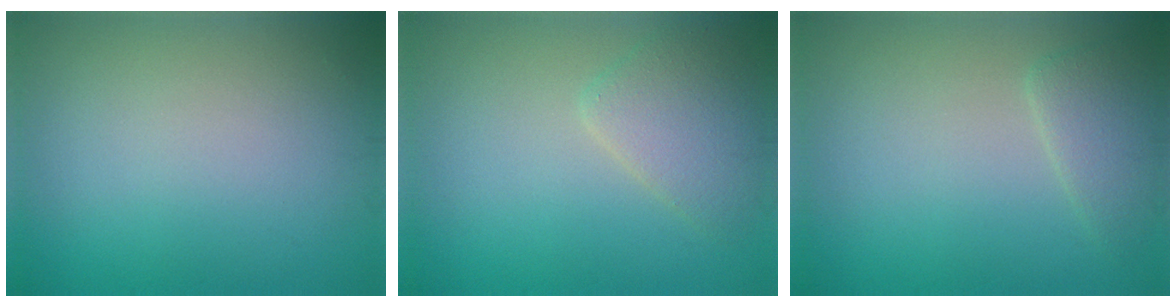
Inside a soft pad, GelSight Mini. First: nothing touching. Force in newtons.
{"total": 3.0, "press": 3.0, "slide": 0.2}
{"total": 2.2, "press": 2.1, "slide": 0.3}